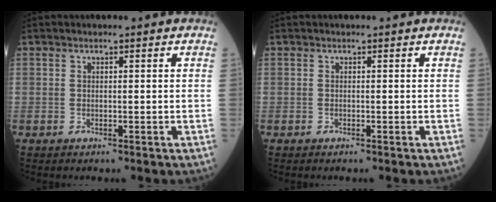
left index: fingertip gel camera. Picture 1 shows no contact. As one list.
[{"total": 0.0}]